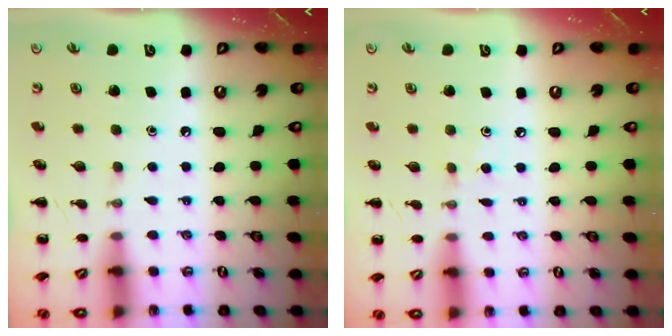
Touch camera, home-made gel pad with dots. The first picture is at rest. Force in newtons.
{"total": 2.5, "press": 2.3, "slide": 0.9}